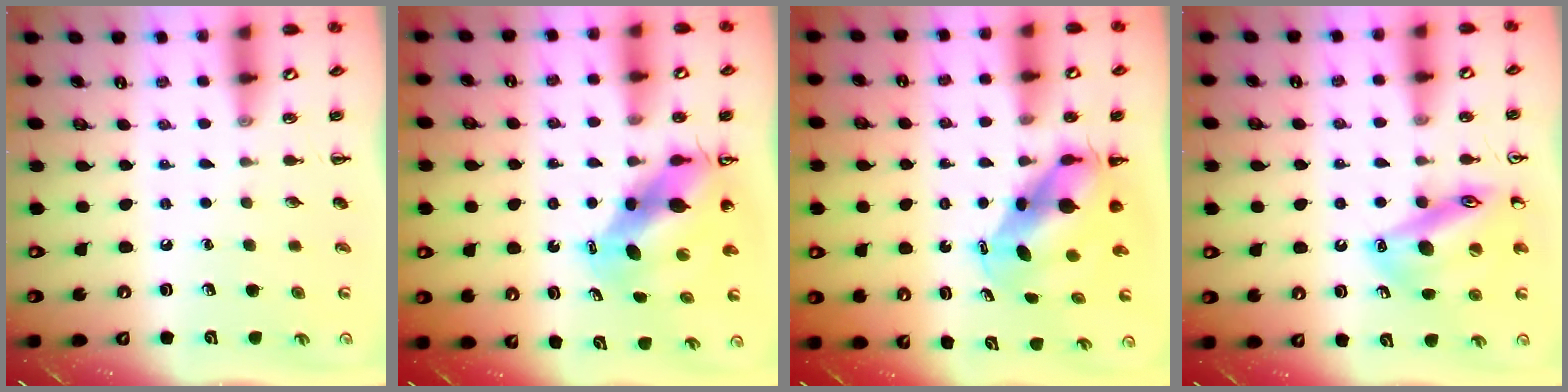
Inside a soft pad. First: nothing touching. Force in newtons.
{"total": 8.4, "press": 8.0, "slide": 2.5}
{"total": 7.0, "press": 6.7, "slide": 2.3}
{"total": 16.2, "press": 16.1, "slide": 2.3}